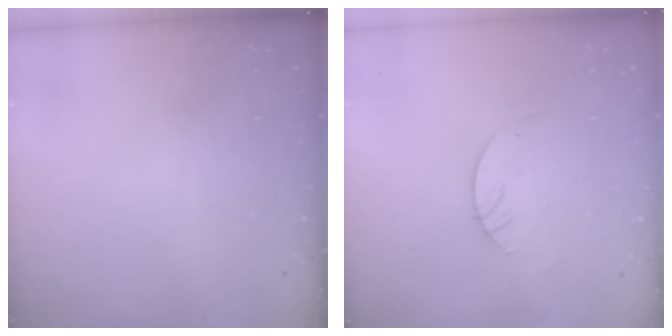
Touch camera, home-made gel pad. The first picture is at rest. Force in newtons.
{"total": 2.1, "press": 2.1, "slide": 0.2}